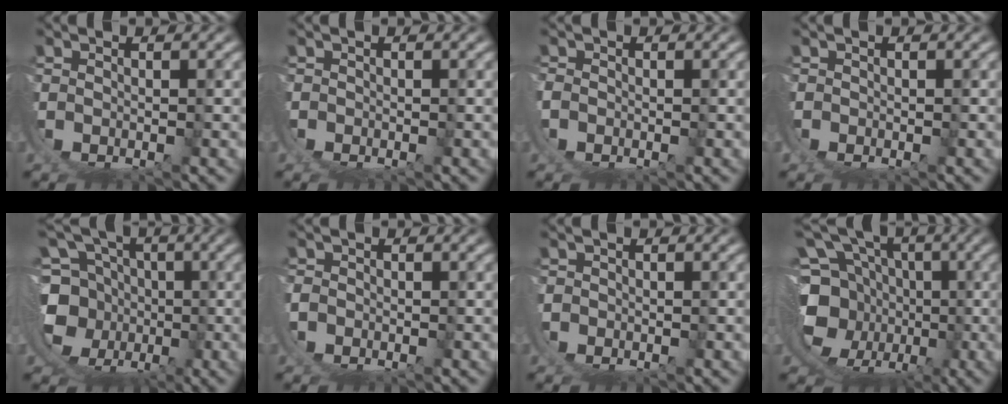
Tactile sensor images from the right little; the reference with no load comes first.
{"total": 0.5, "force": [0.0, 0.5, -0.1], "torque": [0.001, 0.002, -0.004]}
{"total": 1.6, "force": [0.0, 1.6, 0.4], "torque": [-0.023, -0.005, -0.001]}
{"total": 0.8, "force": [0.1, 0.8, 0.0], "torque": [-0.005, 0.001, -0.002]}
{"total": 11.5, "force": [1.4, 9.9, 5.8], "torque": [-0.136, -0.052, 0.035]}
{"total": 1.9, "force": [0.1, 1.9, 0.1], "torque": [-0.018, -0.005, -0.001]}
{"total": 1.0, "force": [0.1, 0.9, -0.5], "torque": [0.004, 0.001, -0.002]}
{"total": 17.4, "force": [2.5, 14.9, 8.6], "torque": [-0.189, -0.040, 0.036]}